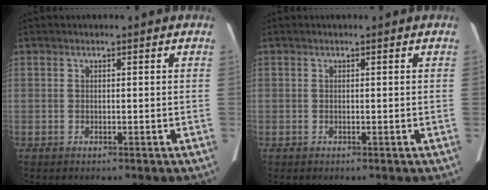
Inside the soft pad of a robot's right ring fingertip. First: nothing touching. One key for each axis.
{"total": 0.0}